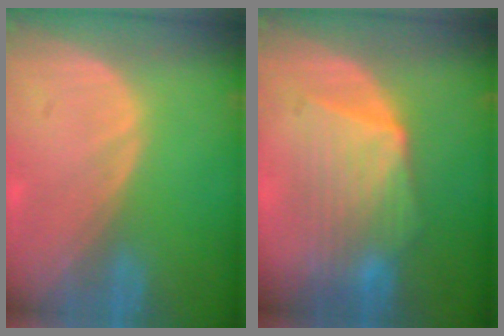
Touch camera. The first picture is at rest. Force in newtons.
{"total": 7.7, "press": 7.7, "slide": 0.4}